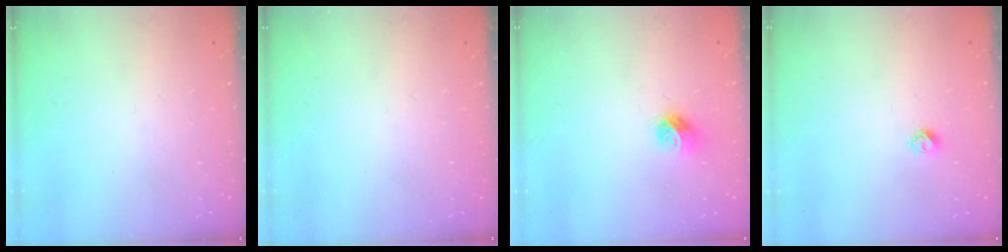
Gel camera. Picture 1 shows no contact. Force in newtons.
{"total": 0.0}
{"total": 8.1, "press": 8.1, "slide": 0.2}
{"total": 4.5, "press": 4.4, "slide": 0.5}